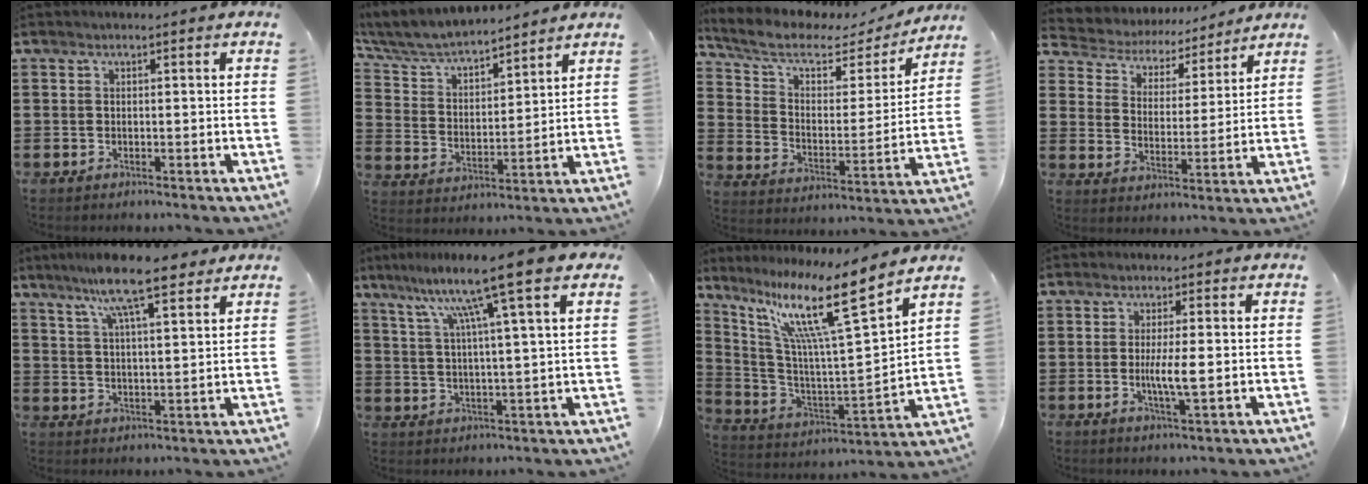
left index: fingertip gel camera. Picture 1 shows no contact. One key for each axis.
{"total": 6.2, "fx": 5.8, "fy": 1.0, "fz": 2.0, "tx": -0.066, "ty": -0.034, "tz": 0.096}
{"total": 7.3, "fx": 5.2, "fy": 3.3, "fz": 4.0, "tx": -0.102, "ty": -0.022, "tz": 0.086}
{"total": 4.5, "fx": 4.3, "fy": 1.2, "fz": 0.0, "tx": -0.031, "ty": -0.032, "tz": 0.069}
{"total": 10.6, "fx": 8.0, "fy": 1.4, "fz": 6.9, "tx": -0.144, "ty": -0.017, "tz": 0.140}
{"total": 11.6, "fx": 7.5, "fy": -0.4, "fz": 8.8, "tx": -0.177, "ty": -0.026, "tz": 0.115}
{"total": 14.7, "fx": 9.3, "fy": 0.5, "fz": 11.3, "tx": -0.244, "ty": -0.052, "tz": 0.145}
{"total": 4.6, "fx": -0.2, "fy": 0.5, "fz": 4.6, "tx": -0.088, "ty": -0.006, "tz": -0.007}